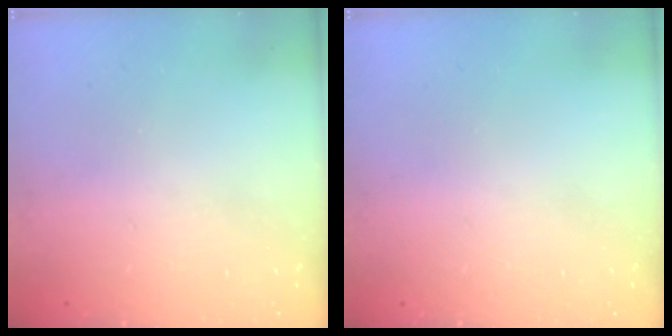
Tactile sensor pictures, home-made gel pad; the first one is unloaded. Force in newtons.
{"total": 0.0}